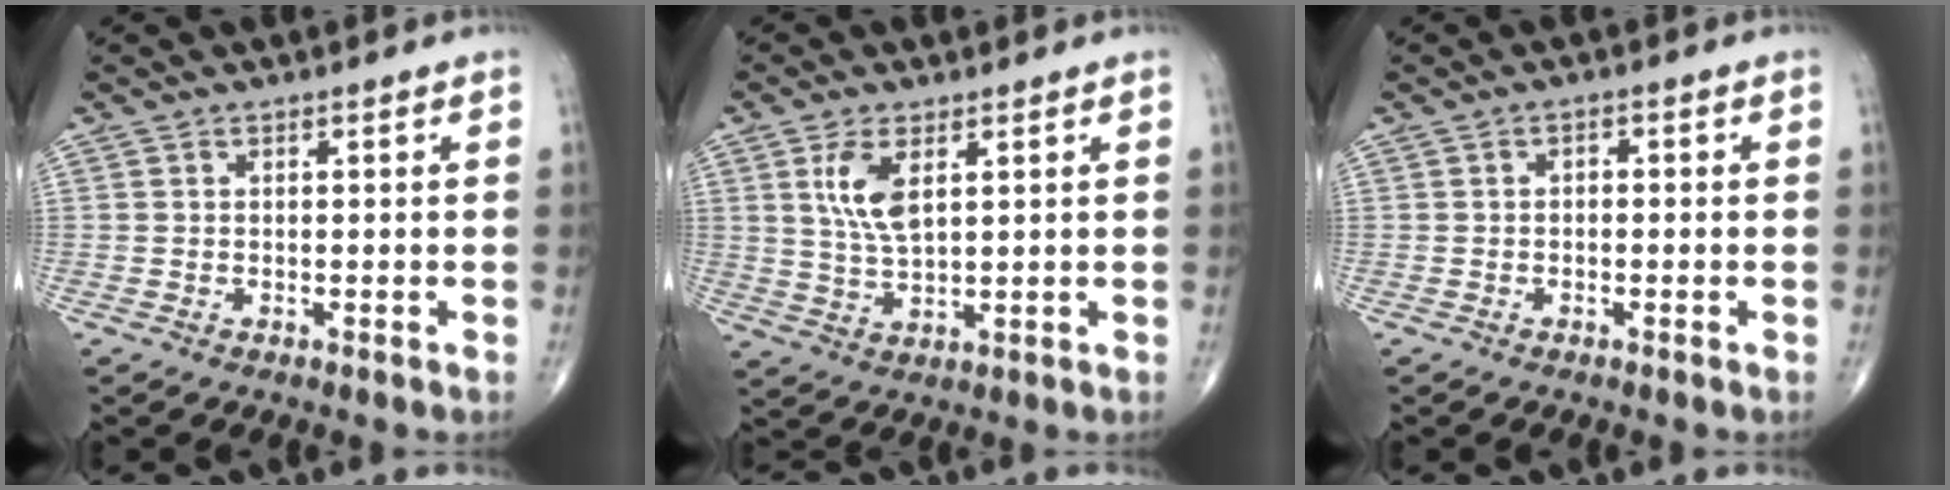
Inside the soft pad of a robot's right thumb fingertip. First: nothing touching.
{"total": 7.4, "force": [2.7, 3.3, 6.1], "torque": [-0.117, -0.012, 0.059]}
{"total": 1.0, "force": [-0.2, 0.7, 0.7], "torque": [-0.004, 0.005, -0.008]}